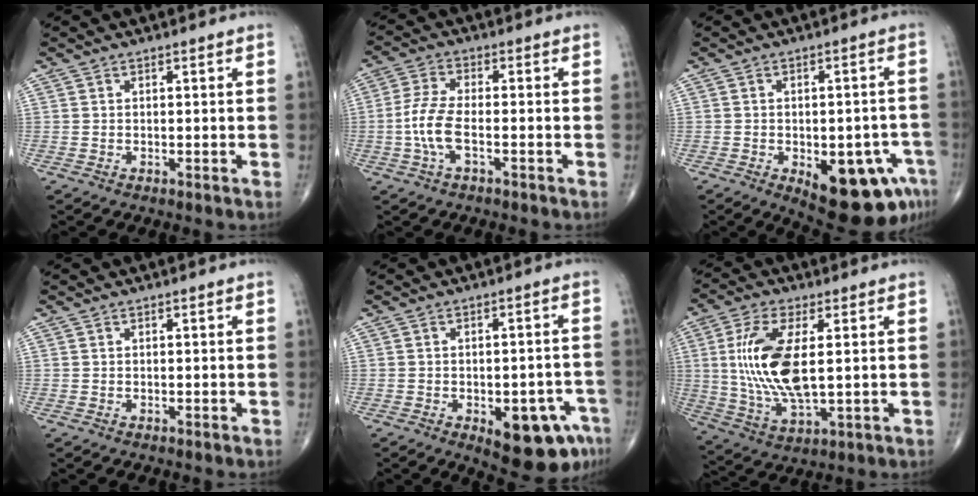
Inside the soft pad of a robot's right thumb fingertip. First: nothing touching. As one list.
[{"total": 6.7, "force": [-1.9, 2.5, 6.0], "torque": [-0.142, 0.017, -0.038]}, {"total": 15.2, "force": [-6.6, 6.7, 12.0], "torque": [-0.110, 0.021, -0.068]}, {"total": 0.0}, {"total": 12.3, "force": [-5.7, 5.2, 9.5], "torque": [-0.094, 0.025, -0.063]}, {"total": 14.8, "force": [1.7, 5.9, 13.5], "torque": [-0.283, -0.014, 0.039]}]